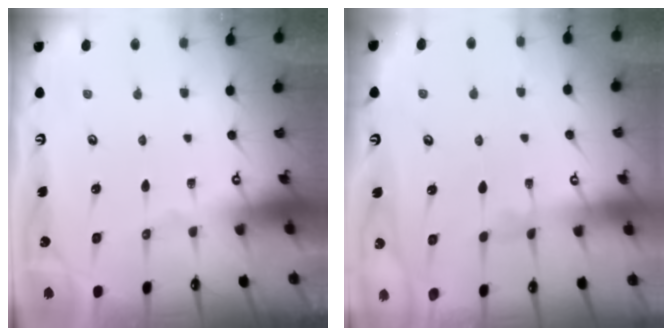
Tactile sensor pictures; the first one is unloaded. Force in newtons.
{"total": 2.8, "press": 2.8, "slide": 0.3}